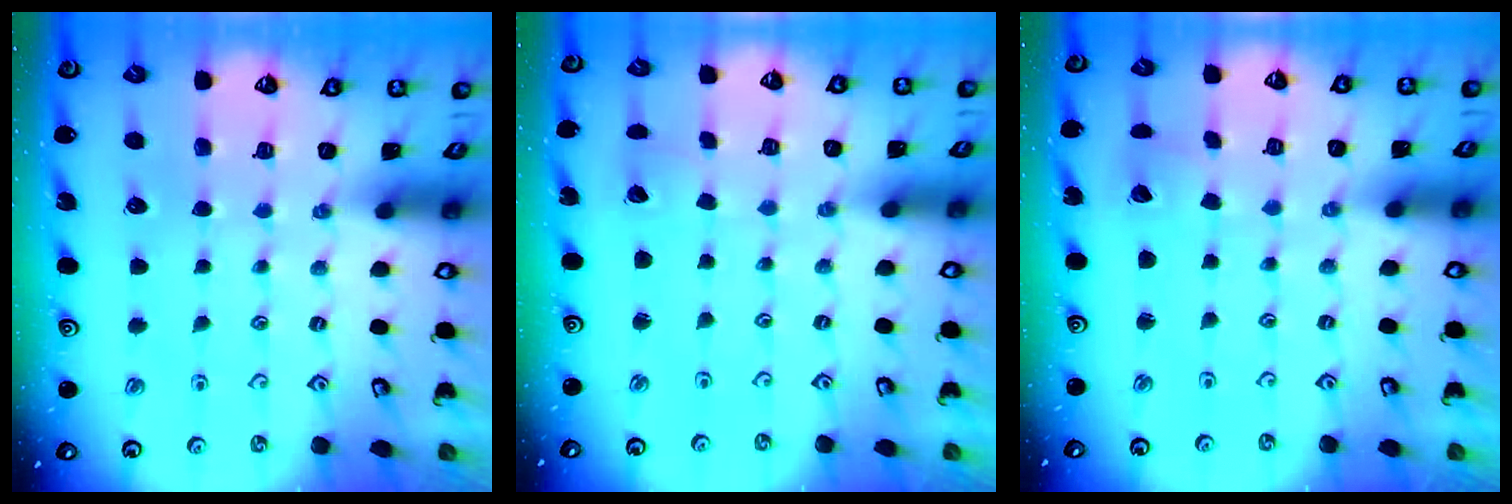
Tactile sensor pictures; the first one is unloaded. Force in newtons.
{"total": 2.3, "press": 2.3, "slide": 0.2}
{"total": 1.8, "press": 1.7, "slide": 0.3}